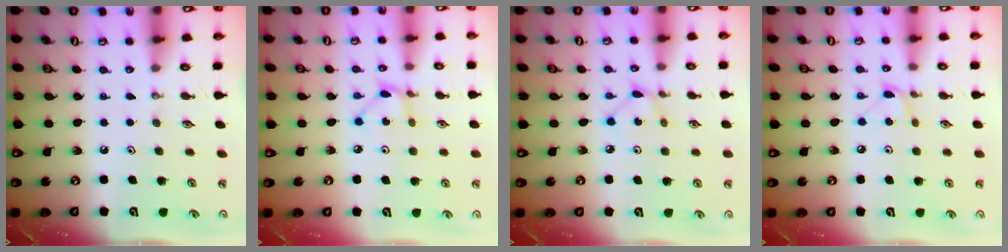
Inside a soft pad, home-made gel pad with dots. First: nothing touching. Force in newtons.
{"total": 2.5, "press": 2.5, "slide": 0.1}
{"total": 2.0, "press": 2.0, "slide": 0.3}
{"total": 4.1, "press": 4.1, "slide": 0.6}